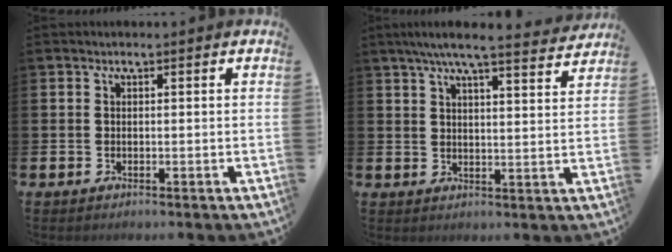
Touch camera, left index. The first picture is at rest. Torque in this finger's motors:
{"motor_torque": [0.86, -1.27, 0.56, 0.21]}